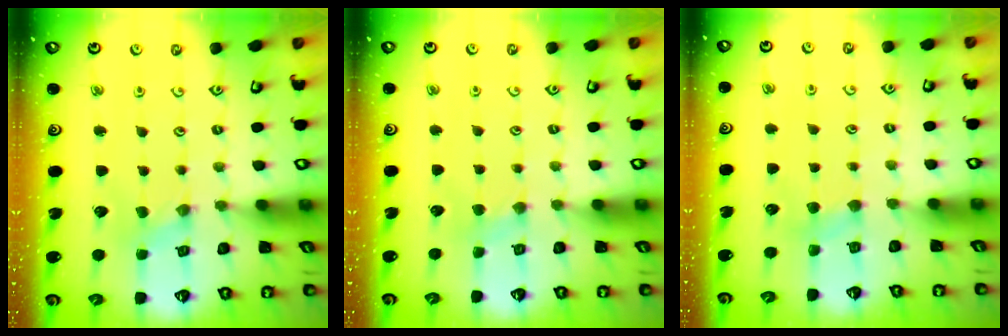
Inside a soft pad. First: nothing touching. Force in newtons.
{"total": 2.4, "press": 2.3, "slide": 0.3}
{"total": 2.6, "press": 2.6, "slide": 0.5}